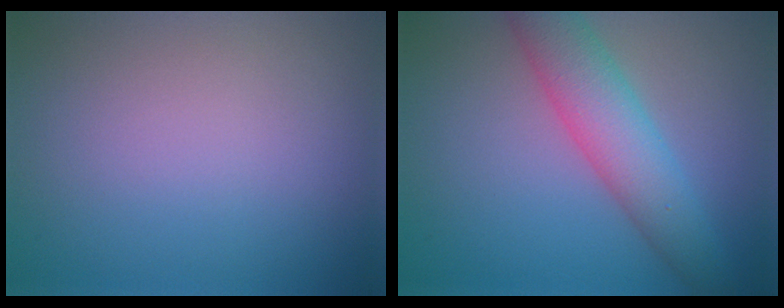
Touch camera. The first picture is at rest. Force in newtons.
{"total": 5.9, "press": 5.9, "slide": 0.3}